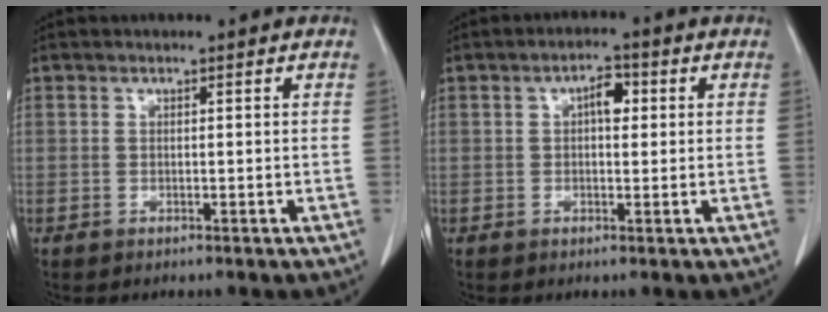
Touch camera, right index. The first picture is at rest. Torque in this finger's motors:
{"motor_torque": [0.36, -0.09, 0.08, 0.03]}